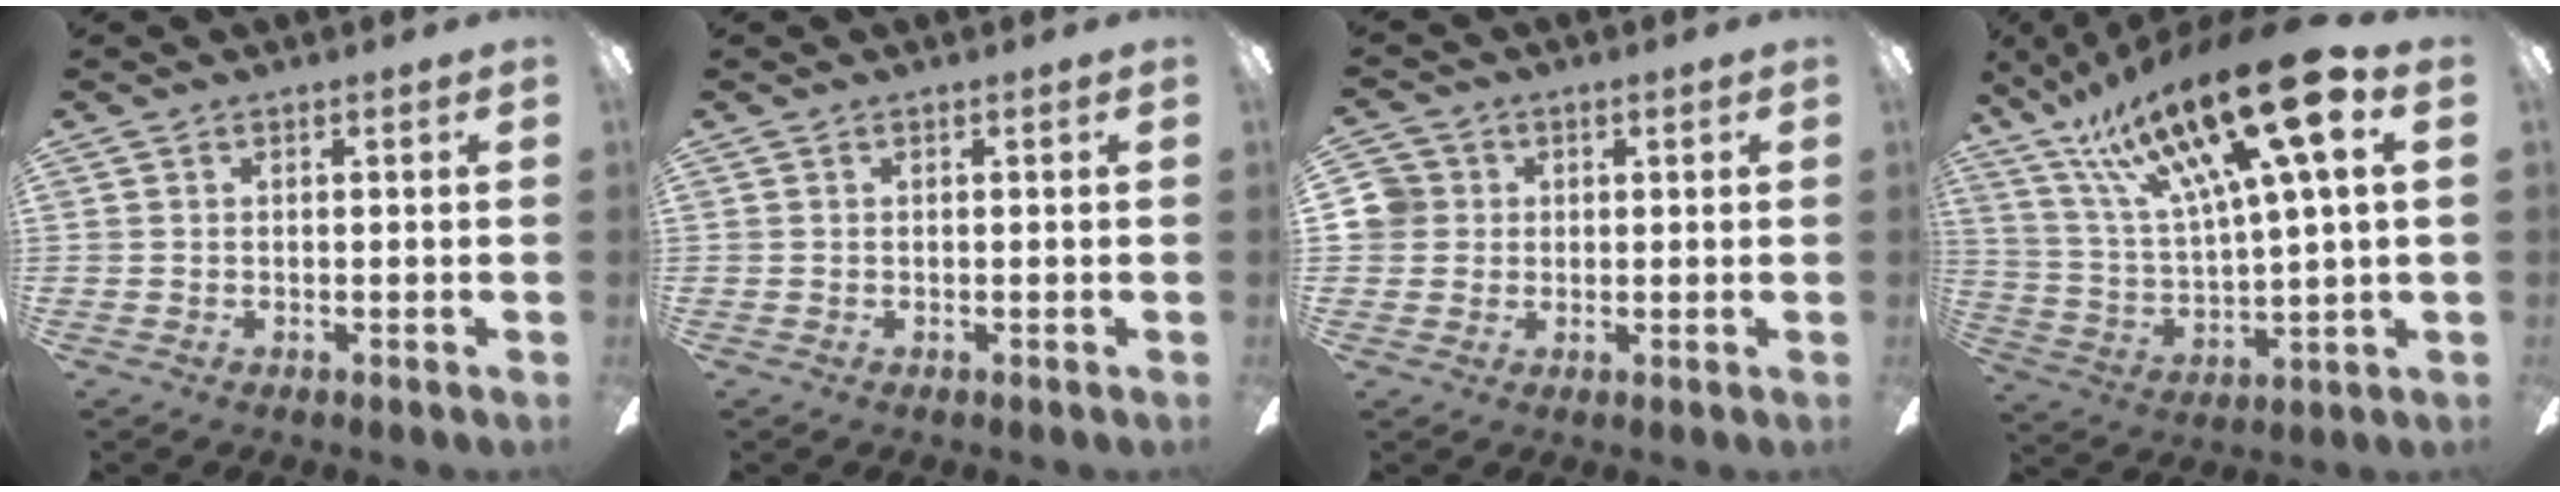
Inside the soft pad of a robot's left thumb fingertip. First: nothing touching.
{"total": 0.0}
{"total": 4.7, "force": [0.8, 4.5, 1.0], "torque": [-0.015, 0.008, 0.015]}
{"total": 24.4, "force": [13.9, 5.6, 19.2], "torque": [-0.350, -0.079, 0.218]}